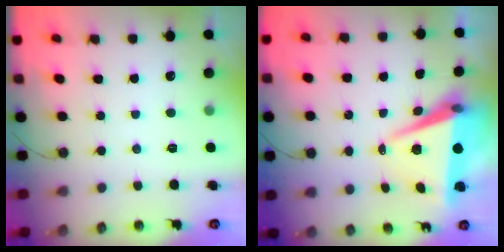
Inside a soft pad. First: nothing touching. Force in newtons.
{"total": 7.9, "press": 6.8, "slide": 4.1}